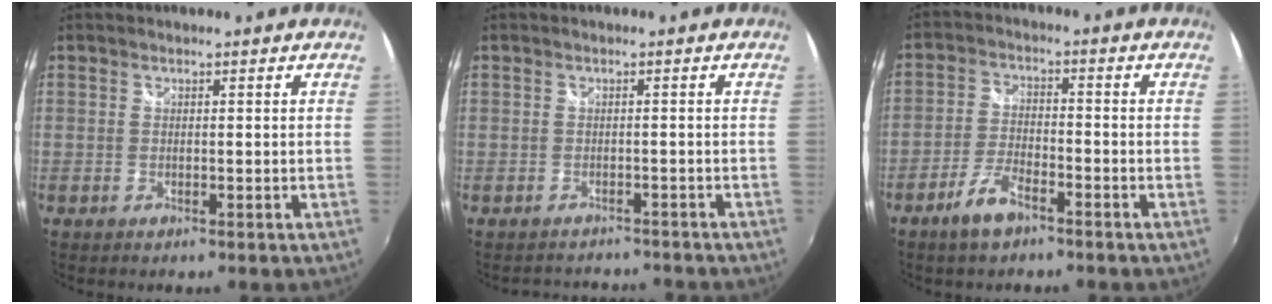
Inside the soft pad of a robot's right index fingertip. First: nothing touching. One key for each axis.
{"total": 4.8, "fx": -4.2, "fy": 2.2, "fz": 0.8, "tx": -0.014, "ty": 0.006, "tz": -0.058}
{"total": 6.2, "fx": -4.2, "fy": 2.2, "fz": 3.9, "tx": -0.092, "ty": 0.002, "tz": -0.078}